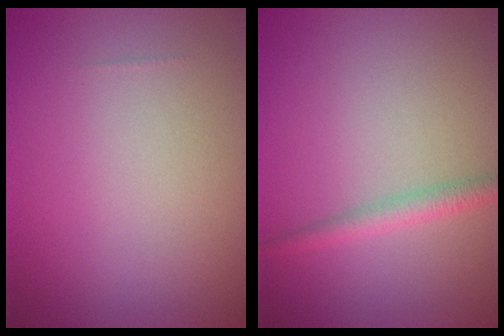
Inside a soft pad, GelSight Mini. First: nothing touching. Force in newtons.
{"total": 1.7, "press": 1.7, "slide": 0.0}